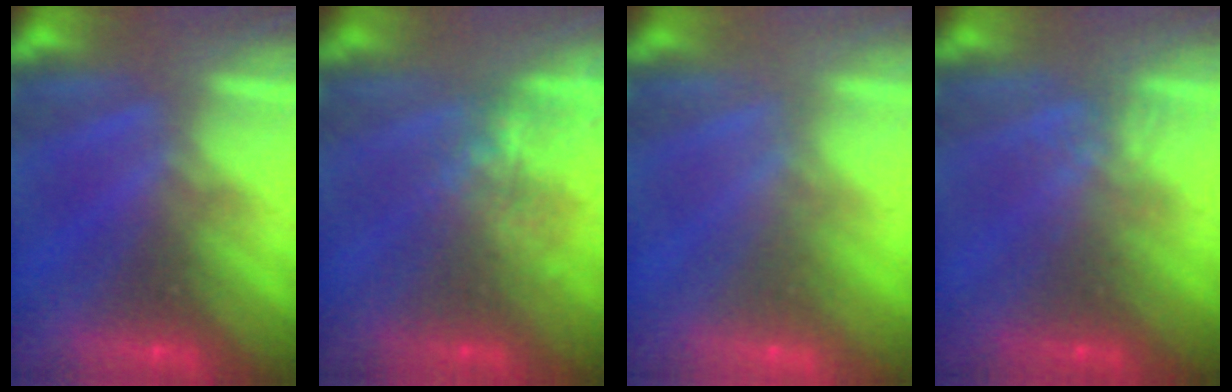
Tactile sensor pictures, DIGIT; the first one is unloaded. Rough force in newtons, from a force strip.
{"total": 5.0}
{"total": 1.5}
{"total": 1.6}